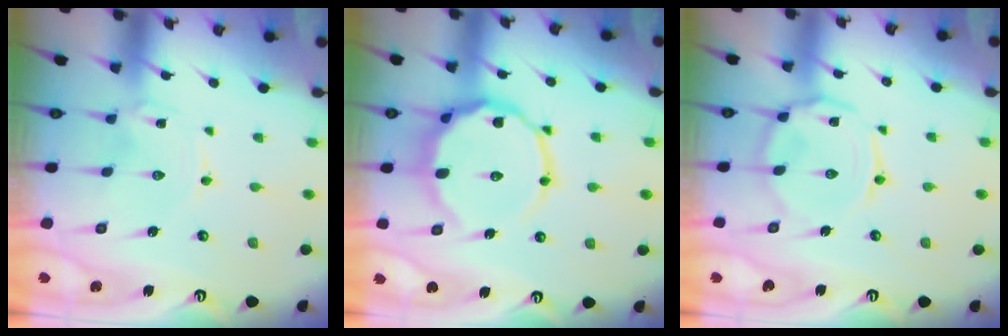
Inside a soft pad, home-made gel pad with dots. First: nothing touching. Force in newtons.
{"total": 14.5, "press": 14.4, "slide": 1.5}
{"total": 10.5, "press": 10.4, "slide": 1.1}